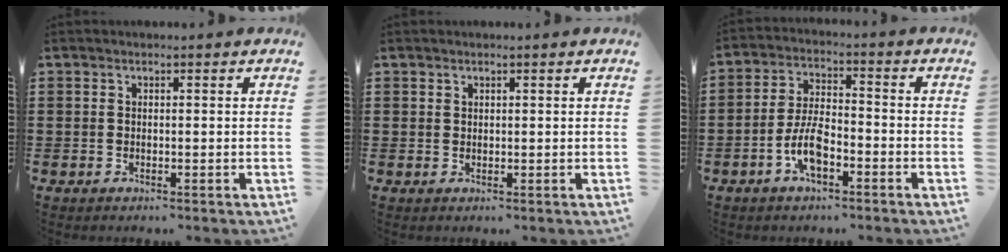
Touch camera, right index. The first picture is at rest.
{"total": 0.8, "force": [0.6, 0.5, 0.1], "torque": [-0.002, 0.001, 0.012]}
{"total": 7.0, "force": [-3.2, 2.9, 5.5], "torque": [-0.131, -0.001, -0.066]}